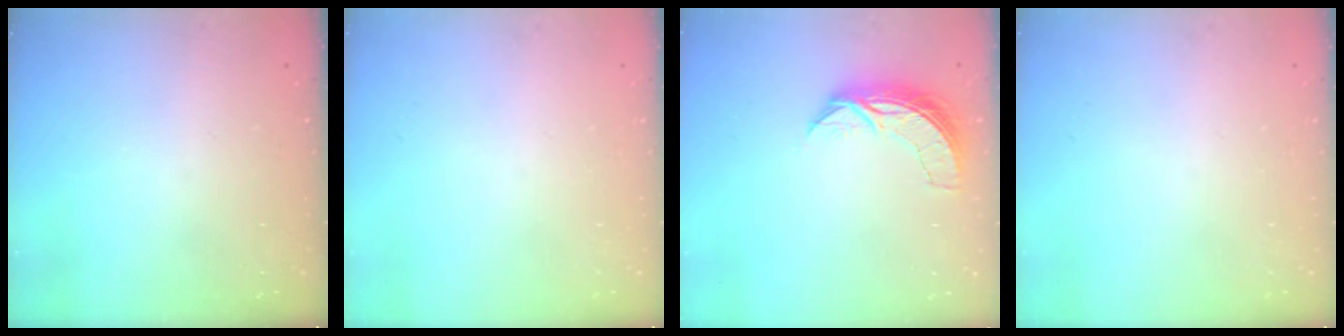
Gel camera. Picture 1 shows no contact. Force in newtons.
{"total": 0.0}
{"total": 7.4, "press": 7.3, "slide": 0.5}
{"total": 0.0}